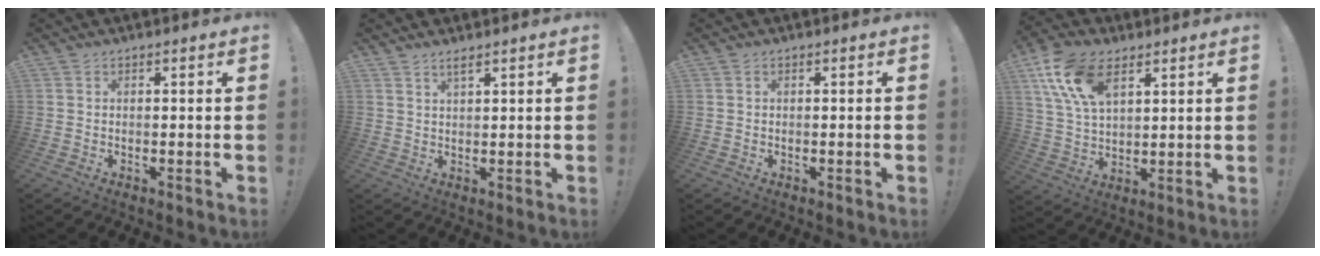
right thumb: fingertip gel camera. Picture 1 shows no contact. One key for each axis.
{"total": 2.4, "fx": 2.0, "fy": 0.3, "fz": 1.2, "tx": -0.027, "ty": -0.008, "tz": 0.036}
{"total": 0.5, "fx": 0.0, "fy": -0.1, "fz": 0.5, "tx": -0.011, "ty": 0.001, "tz": -0.001}
{"total": 15.2, "fx": 7.7, "fy": 8.9, "fz": 9.6, "tx": -0.185, "ty": -0.021, "tz": 0.143}